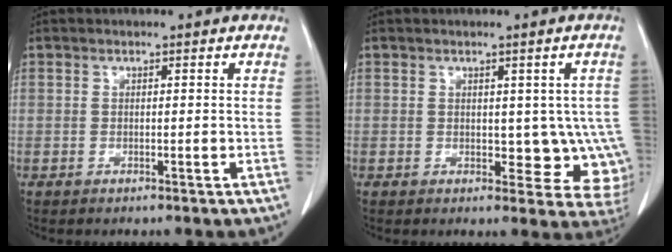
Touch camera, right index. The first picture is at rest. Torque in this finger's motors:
{"motor_torque": [0.16, 0.19, 0.17, 0.00]}